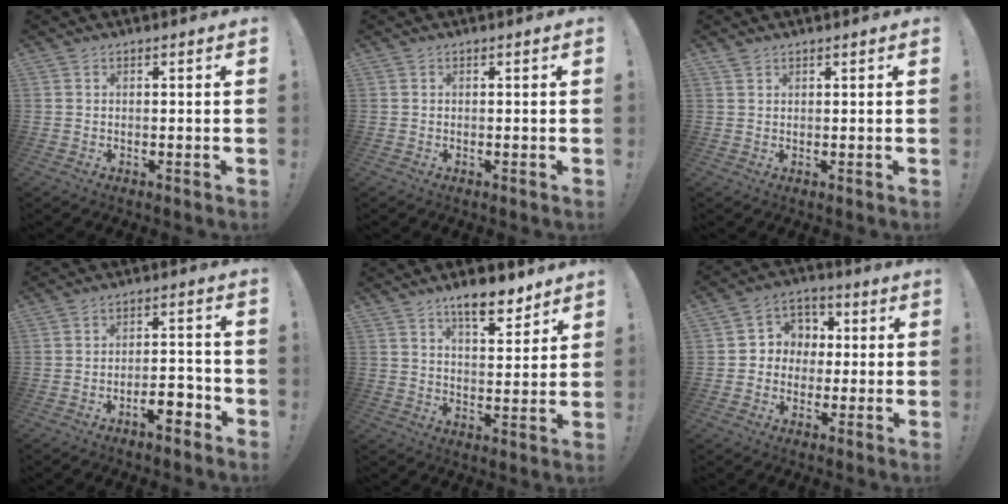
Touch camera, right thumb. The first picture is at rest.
{"total": 0.0}
{"total": 1.1, "force": [1.0, 0.5, 0.3], "torque": [-0.006, -0.003, 0.018]}
{"total": 7.2, "force": [-4.7, 2.5, 4.8], "torque": [-0.060, 0.026, -0.082]}
{"total": 9.5, "force": [7.3, 3.0, 5.3], "torque": [-0.063, -0.044, 0.125]}
{"total": 7.7, "force": [-0.8, 7.5, 1.6], "torque": [-0.018, 0.010, -0.007]}